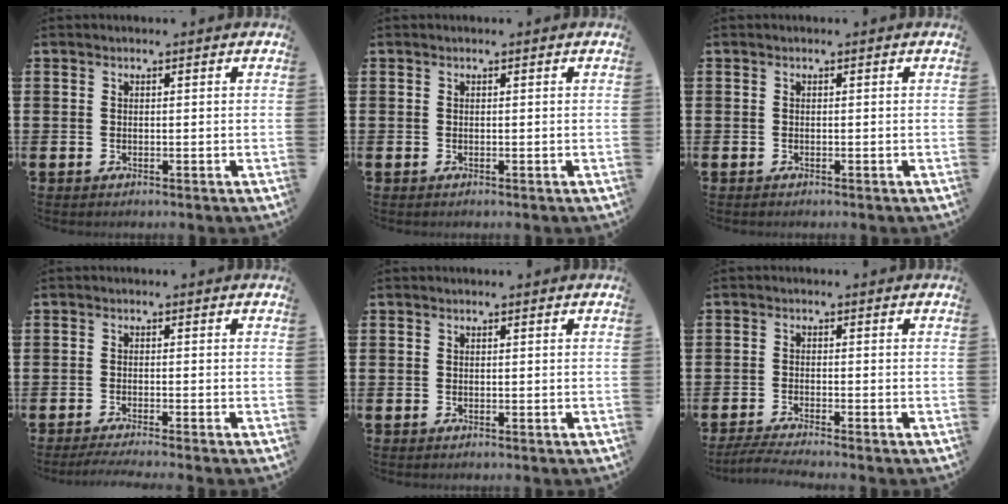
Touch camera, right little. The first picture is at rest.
{"total": 0.0}
{"total": 0.0}
{"total": 1.4, "force": [-1.2, -0.1, 0.8], "torque": [-0.012, 0.001, -0.022]}
{"total": 0.0}
{"total": 2.2, "force": [-1.8, -0.1, 1.2], "torque": [-0.019, 0.001, -0.033]}